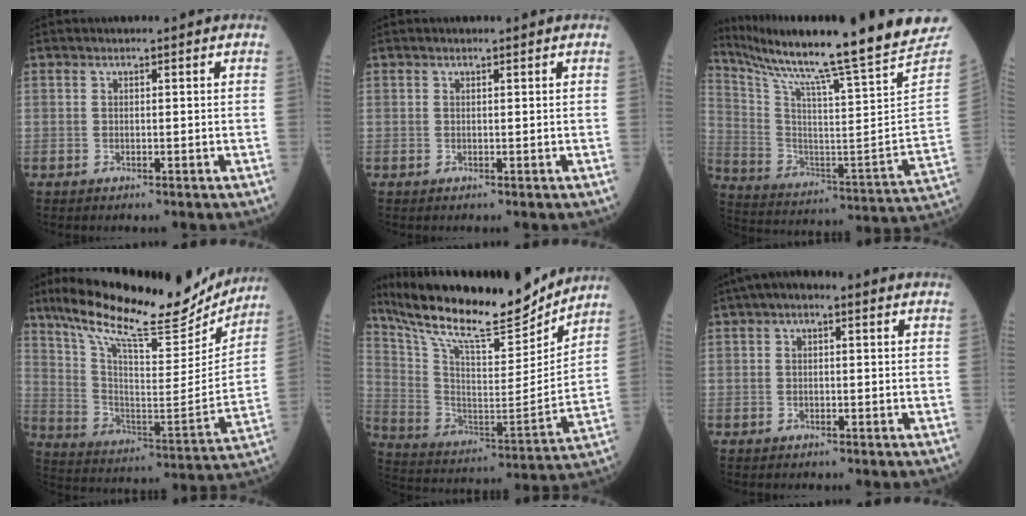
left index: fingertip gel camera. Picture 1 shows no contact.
{"total": 0.0}
{"total": 29.7, "force": [25.7, -1.1, 14.9], "torque": [-0.267, -0.106, 0.370]}
{"total": 25.3, "force": [21.0, 5.1, 13.2], "torque": [-0.228, -0.009, 0.318]}
{"total": 23.6, "force": [20.8, 3.7, 10.6], "torque": [-0.200, -0.015, 0.337]}
{"total": 2.5, "force": [0.5, 1.1, 2.2], "torque": [-0.036, 0.010, 0.002]}